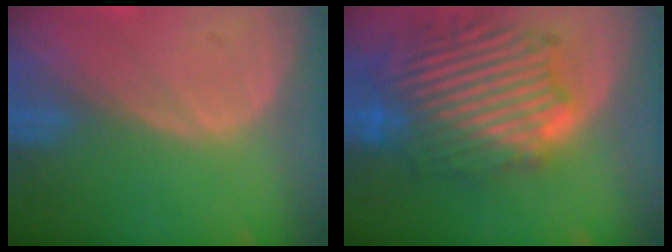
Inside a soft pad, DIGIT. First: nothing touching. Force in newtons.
{"total": 13.2, "press": 13.2, "slide": 1.0}